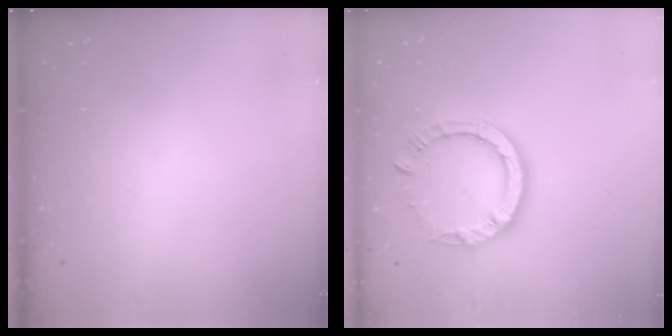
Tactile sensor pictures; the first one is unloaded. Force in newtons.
{"total": 8.9, "press": 8.9, "slide": 1.0}